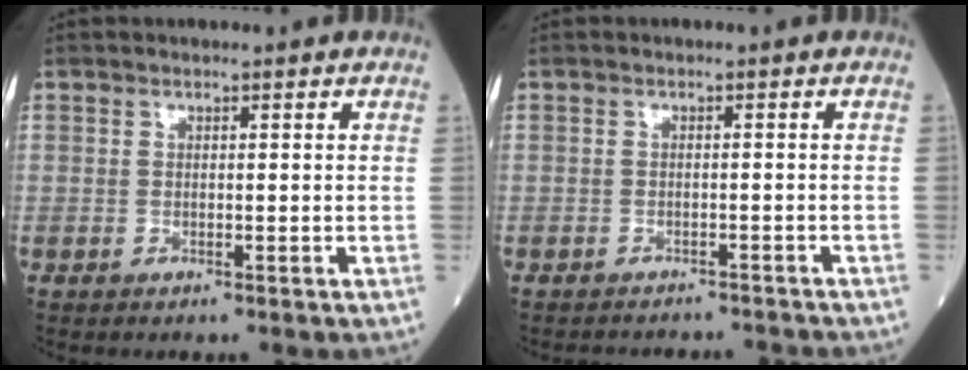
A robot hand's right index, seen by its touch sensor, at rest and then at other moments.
{"total": 7.2, "force": [-7.0, 1.2, 1.1], "torque": [-0.010, 0.005, -0.081]}